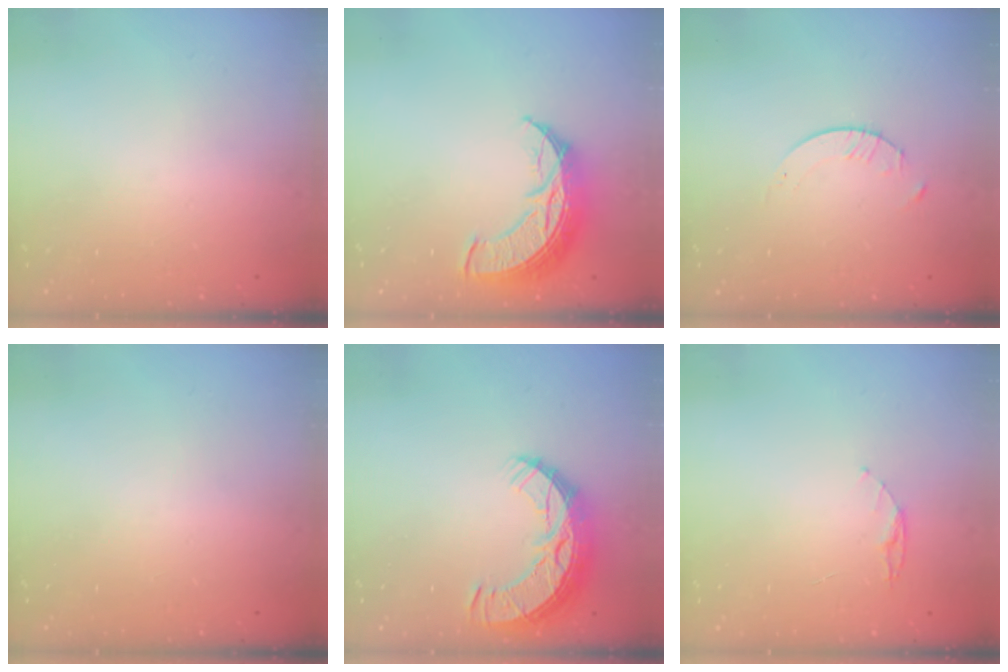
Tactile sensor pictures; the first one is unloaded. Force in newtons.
{"total": 11.2, "press": 11.1, "slide": 0.9}
{"total": 2.1, "press": 2.1, "slide": 0.3}
{"total": 0.0}
{"total": 11.1, "press": 11.0, "slide": 0.8}
{"total": 4.5, "press": 4.4, "slide": 0.4}